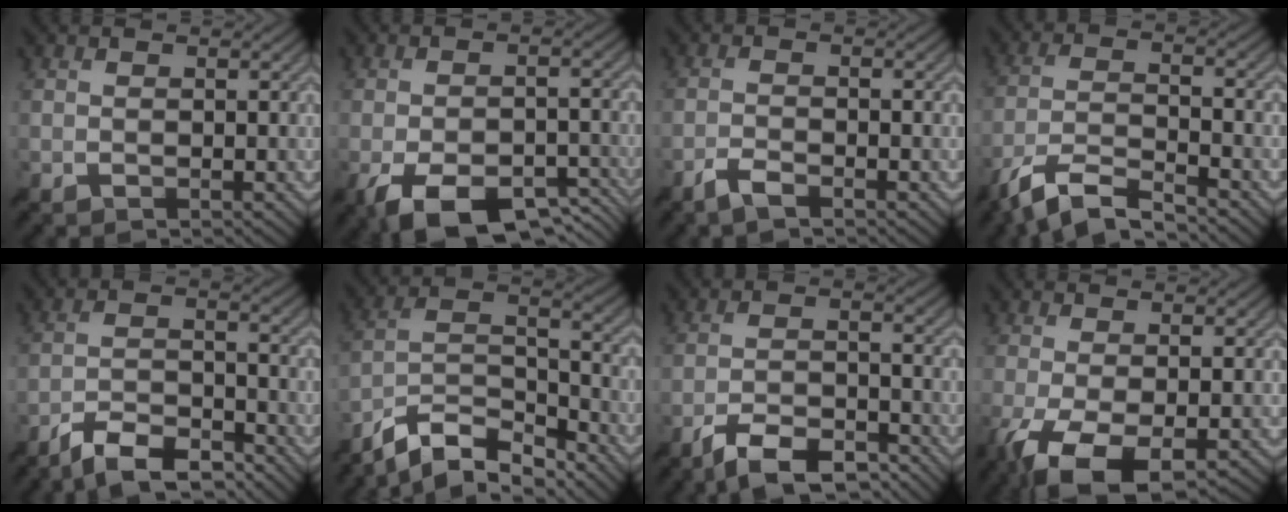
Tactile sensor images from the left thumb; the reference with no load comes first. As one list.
[{"total": 11.1, "force": [-6.6, 4.5, 7.7], "torque": [-0.137, -0.011, -0.107]}, {"total": 2.4, "force": [-1.7, 0.4, 1.6], "torque": [-0.038, 0.002, -0.042]}, {"total": 8.8, "force": [-6.8, 1.9, 5.4], "torque": [-0.112, -0.005, -0.141]}, {"total": 7.8, "force": [-6.2, 2.0, 4.3], "torque": [-0.082, 0.005, -0.121]}, {"total": 10.6, "force": [-8.8, 2.9, 5.3], "torque": [-0.104, 0.010, -0.170]}, {"total": 8.2, "force": [-6.0, 2.4, 5.0], "torque": [-0.093, 0.002, -0.113]}, {"total": 9.3, "force": [-4.4, 3.2, 7.5], "torque": [-0.165, -0.024, -0.074]}]